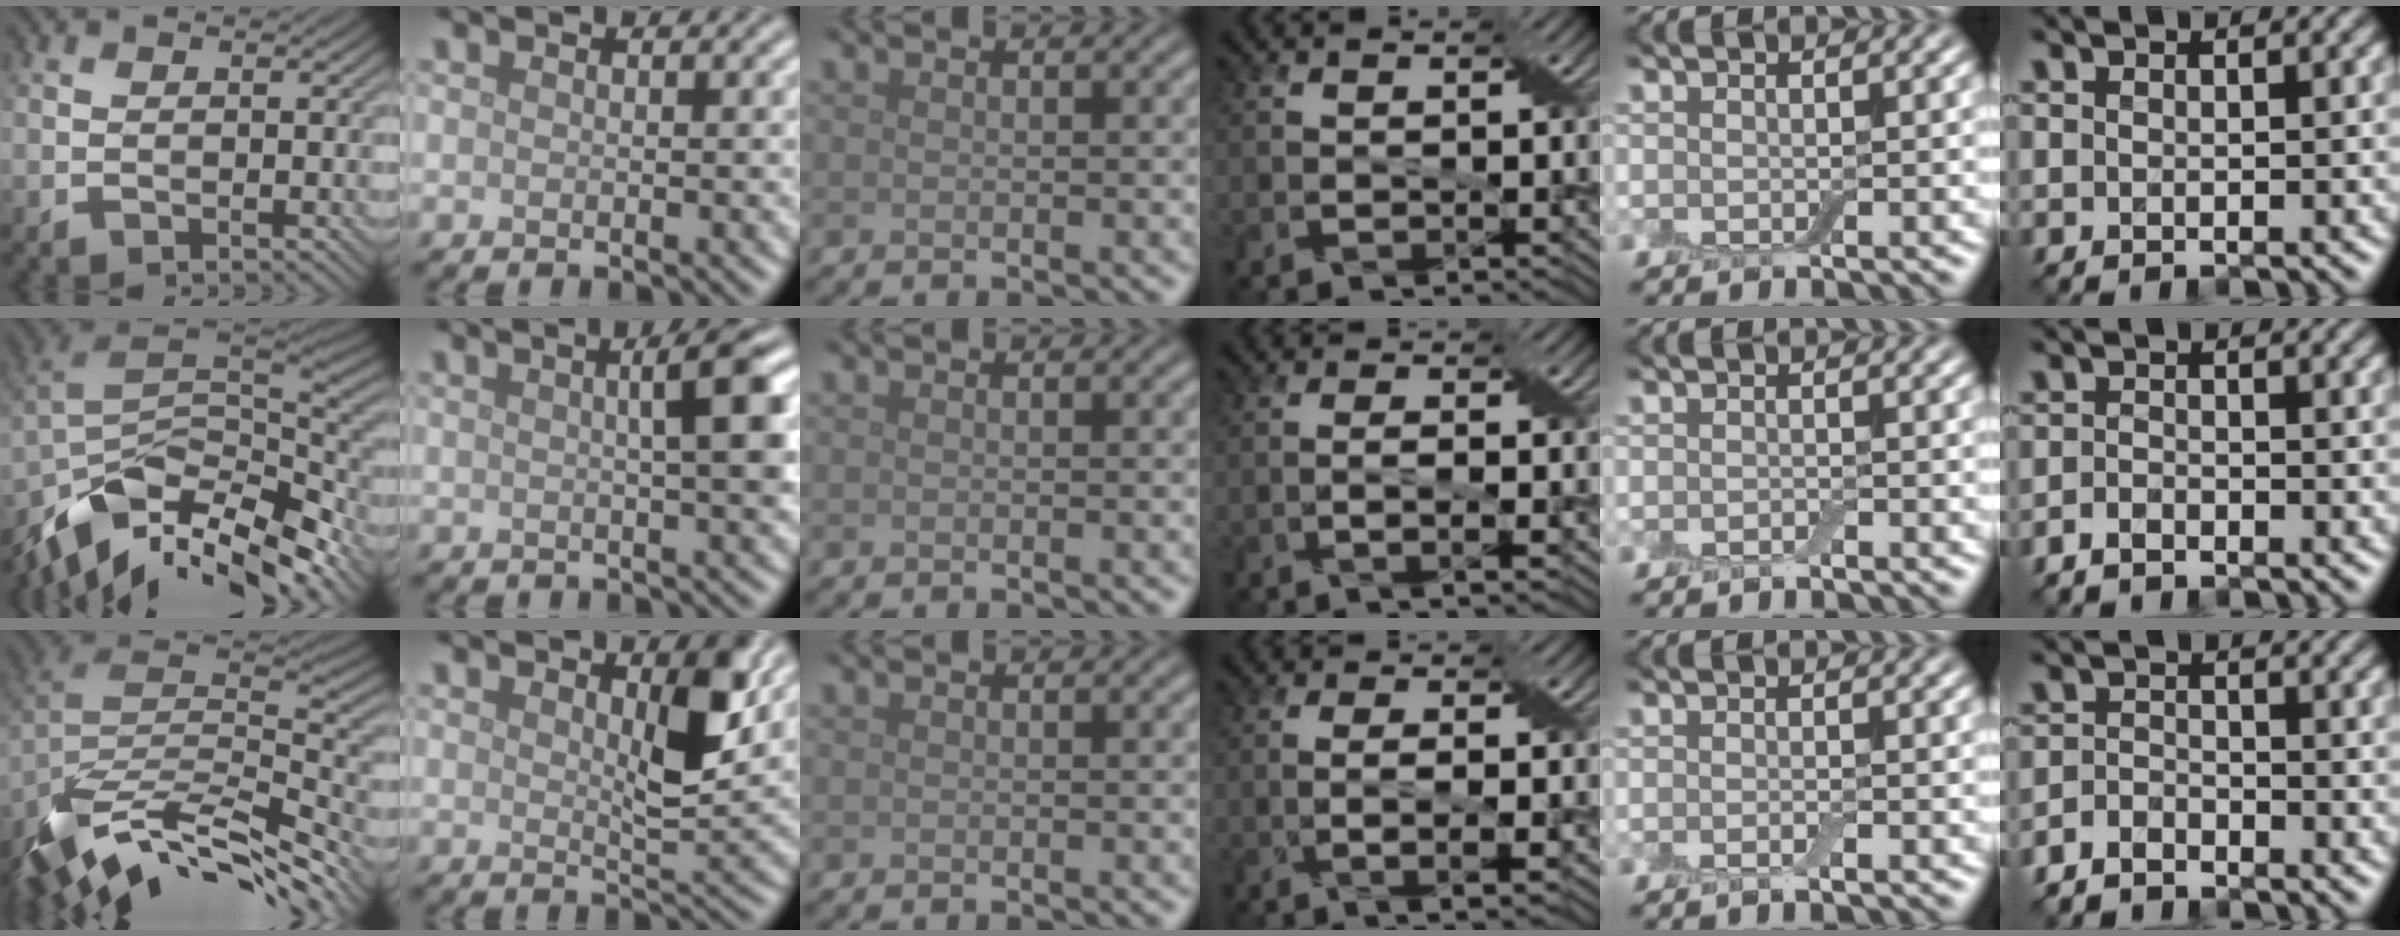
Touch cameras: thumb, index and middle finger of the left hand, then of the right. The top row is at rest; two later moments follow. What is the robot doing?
{"motion": "wrap", "object": "bandage"}